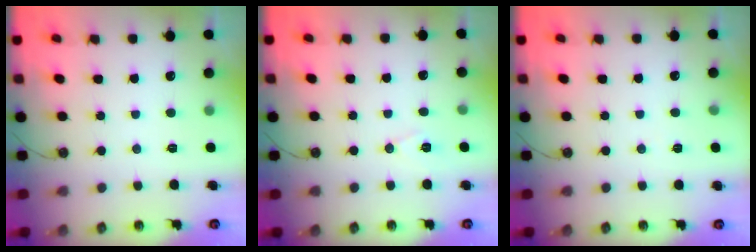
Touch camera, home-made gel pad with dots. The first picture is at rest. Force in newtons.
{"total": 7.0, "press": 5.3, "slide": 4.6}
{"total": 4.9, "press": 2.3, "slide": 4.2}